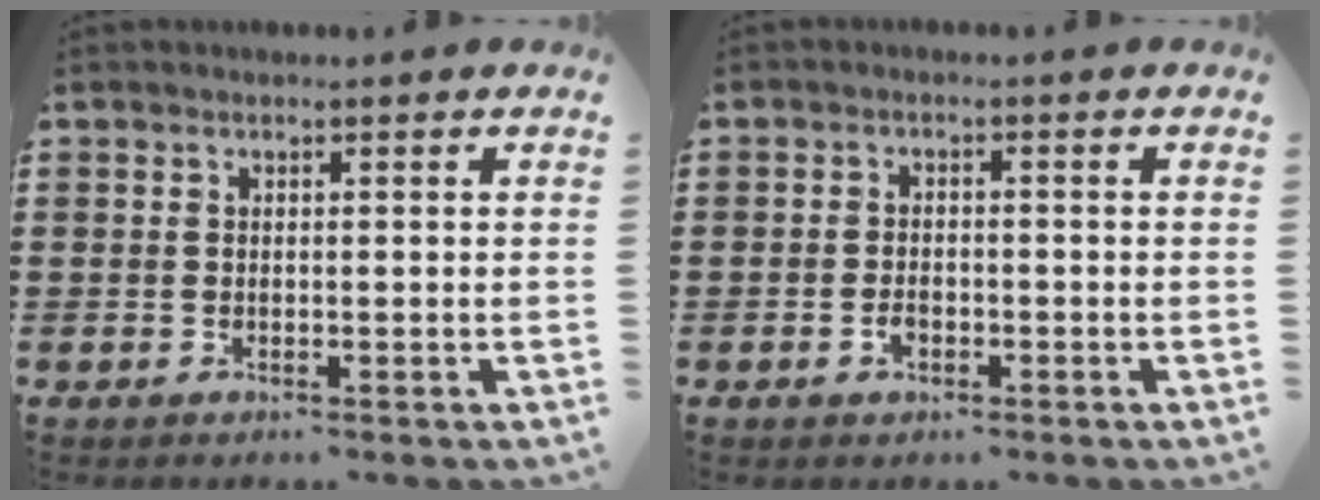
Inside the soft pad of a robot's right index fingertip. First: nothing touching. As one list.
[{"total": 1.9, "force": [-0.9, 1.0, 1.3], "torque": [-0.026, 0.001, -0.017]}]